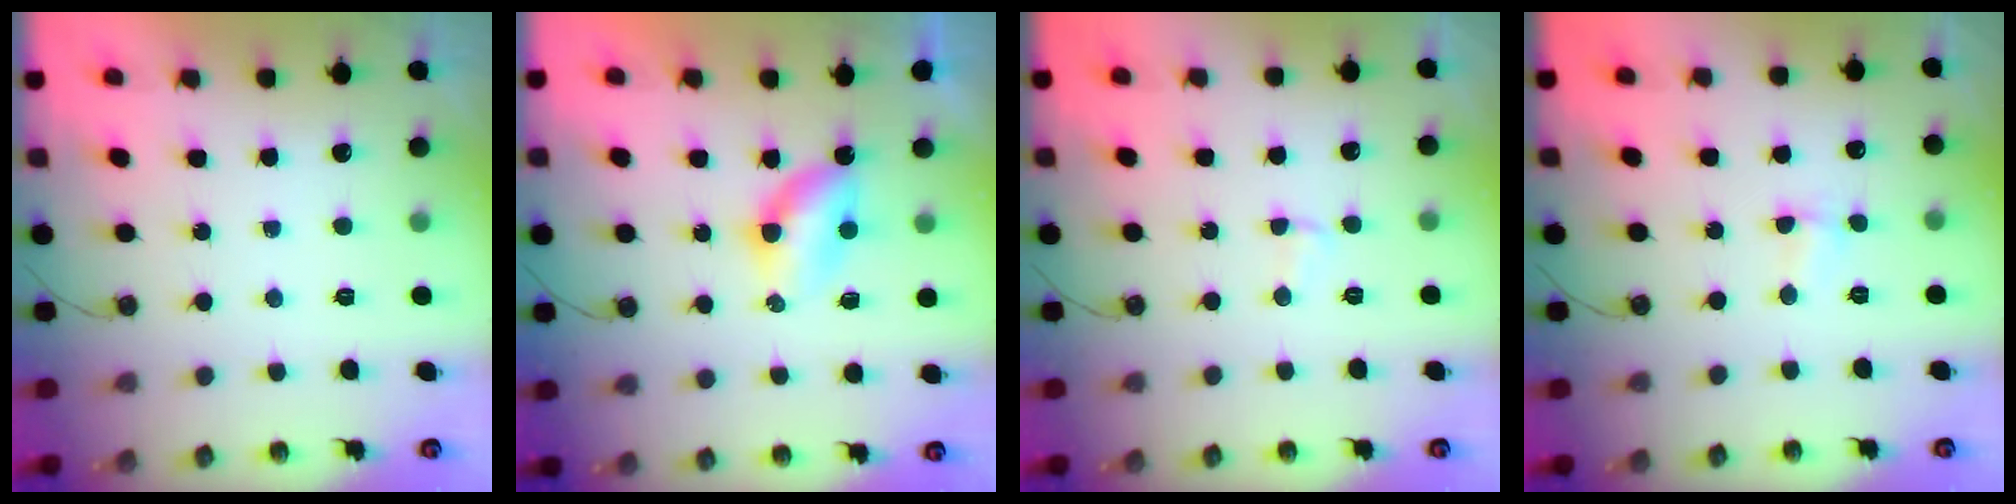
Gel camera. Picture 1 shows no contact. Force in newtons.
{"total": 5.0, "press": 5.0, "slide": 0.6}
{"total": 2.3, "press": 2.3, "slide": 0.5}
{"total": 1.6, "press": 1.3, "slide": 0.9}